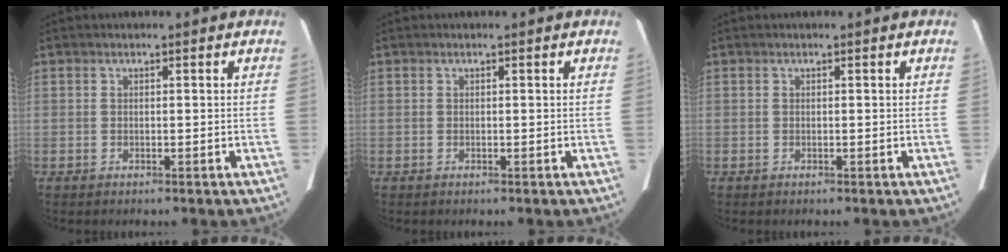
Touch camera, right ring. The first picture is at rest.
{"total": 0.0}
{"total": 0.0}